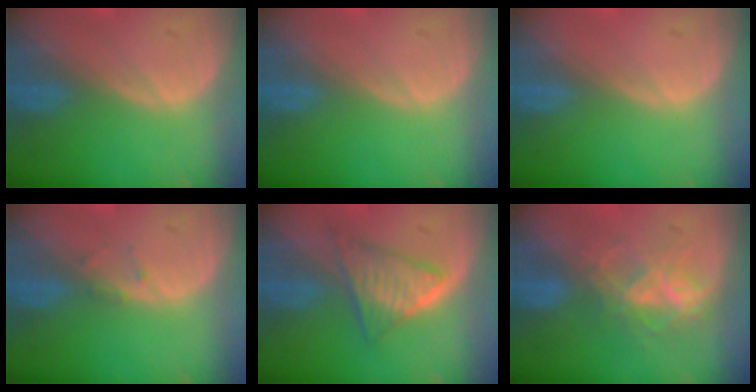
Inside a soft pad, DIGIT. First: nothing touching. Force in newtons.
{"total": 0.0}
{"total": 0.0}
{"total": 0.8, "press": 0.8, "slide": 0.2}
{"total": 6.1, "press": 5.7, "slide": 2.1}
{"total": 7.1, "press": 6.0, "slide": 3.7}